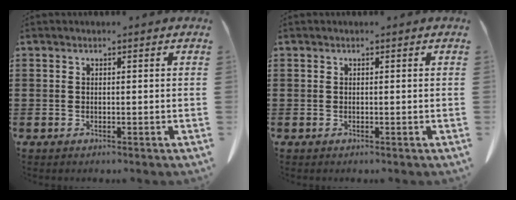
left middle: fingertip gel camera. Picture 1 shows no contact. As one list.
[{"total": 0.0}]